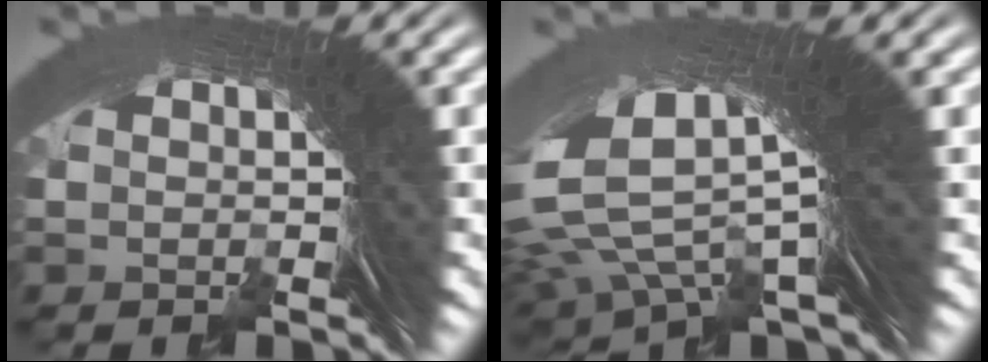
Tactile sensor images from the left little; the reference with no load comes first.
{"total": 11.0, "force": [4.7, 4.8, 8.8], "torque": [-0.177, 0.017, 0.072]}